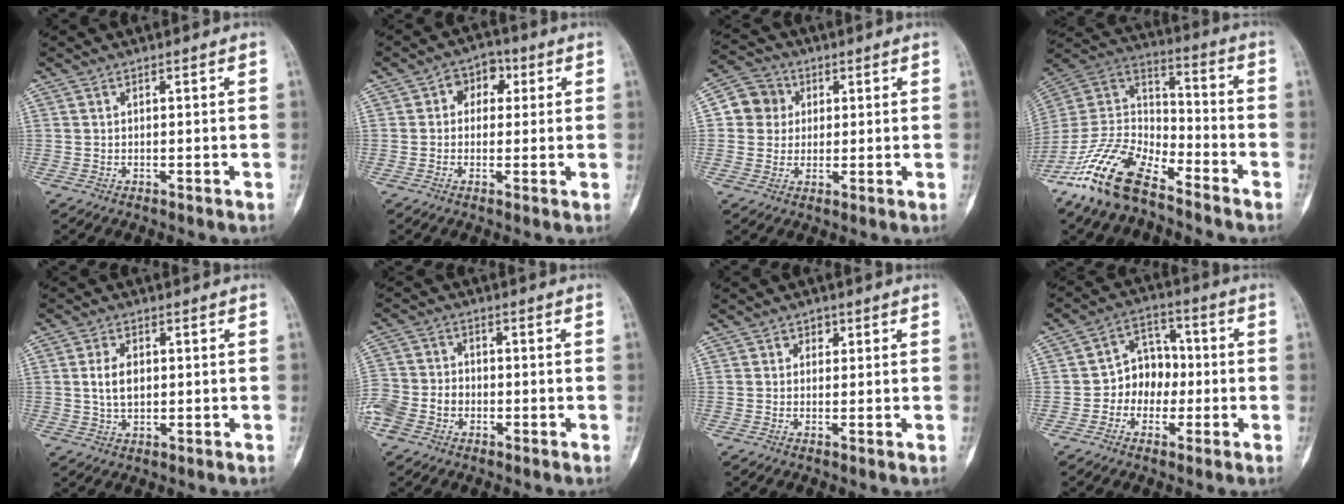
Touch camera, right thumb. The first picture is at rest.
{"total": 5.9, "force": [1.3, 4.5, 3.5], "torque": [-0.013, 0.009, 0.010]}
{"total": 7.0, "force": [1.2, 6.7, 1.8], "torque": [-0.001, 0.009, 0.011]}
{"total": 17.3, "force": [-12.5, 7.0, 9.7], "torque": [-0.181, 0.070, -0.243]}
{"total": 4.0, "force": [0.4, 2.5, 3.1], "torque": [-0.053, 0.001, 0.009]}
{"total": 8.9, "force": [-3.2, 7.2, 4.3], "torque": [-0.089, 0.022, -0.063]}
{"total": 1.9, "force": [0.6, 1.6, 0.8], "torque": [0.005, 0.002, 0.002]}
{"total": 8.7, "force": [-1.3, 7.1, 4.8], "torque": [-0.030, 0.034, -0.036]}